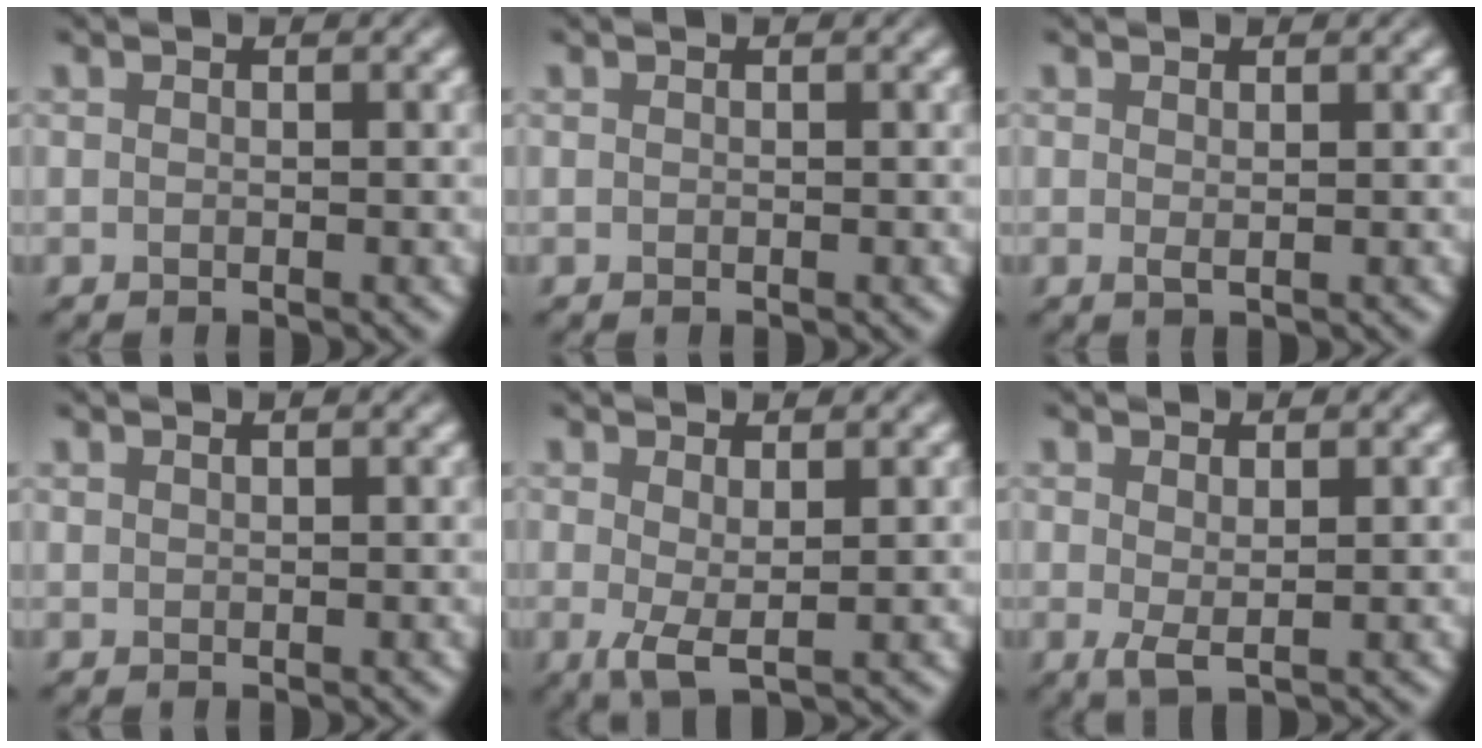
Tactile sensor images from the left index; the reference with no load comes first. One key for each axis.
{"total": 0.0}
{"total": 0.6, "fx": 0.3, "fy": 0.1, "fz": 0.5, "tx": -0.011, "ty": -0.004, "tz": 0.005}
{"total": 0.8, "fx": 0.8, "fy": 0.1, "fz": 0.2, "tx": -0.005, "ty": 0.002, "tz": 0.015}
{"total": 2.3, "fx": 0.3, "fy": 0.5, "fz": 2.2, "tx": -0.045, "ty": -0.005, "tz": 0.005}
{"total": 1.5, "fx": 0.5, "fy": 0.3, "fz": 1.4, "tx": -0.030, "ty": -0.005, "tz": 0.012}